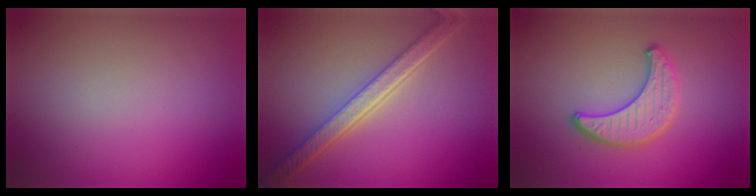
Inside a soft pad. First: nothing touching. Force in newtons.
{"total": 5.7, "press": 4.3, "slide": 3.7}
{"total": 3.1, "press": 3.1, "slide": 0.3}